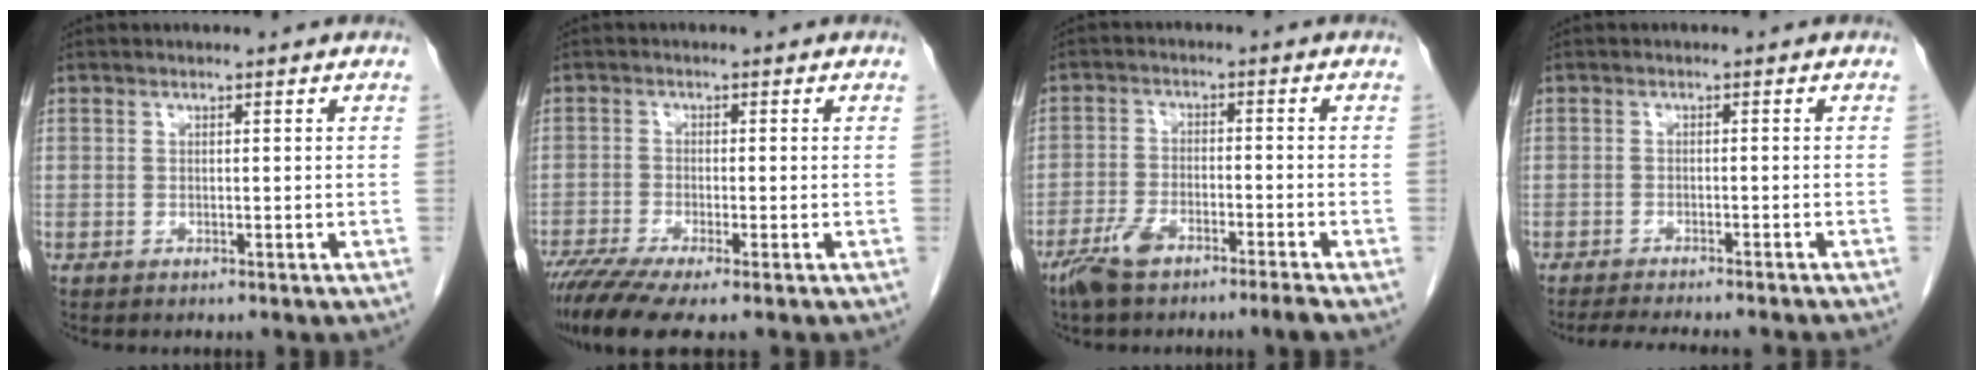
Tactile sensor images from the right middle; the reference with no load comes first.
{"total": 6.9, "force": [-4.9, 0.5, 4.8], "torque": [-0.084, -0.014, -0.088]}
{"total": 6.2, "force": [-4.6, 0.3, 4.1], "torque": [-0.084, -0.009, -0.091]}
{"total": 9.7, "force": [-8.7, 0.4, 4.3], "torque": [-0.047, -0.017, -0.116]}